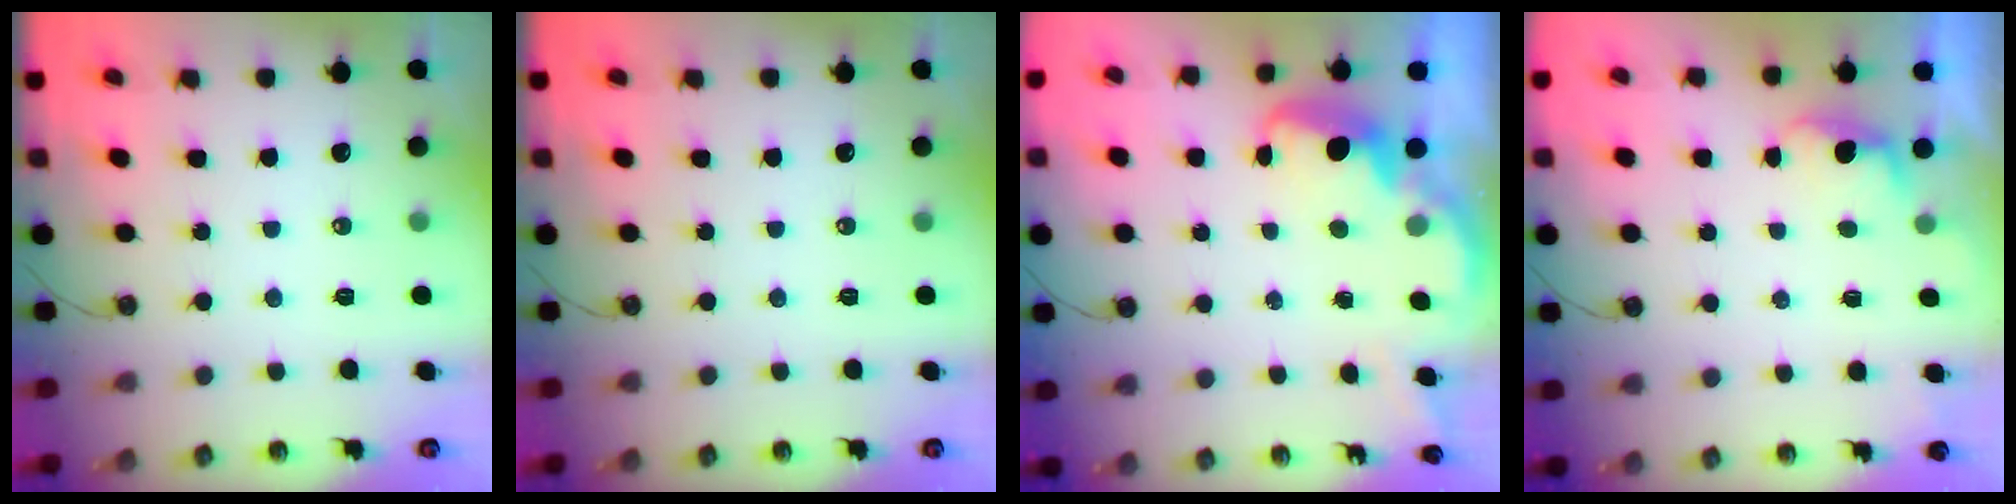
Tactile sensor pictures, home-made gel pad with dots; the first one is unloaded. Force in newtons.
{"total": 0.0}
{"total": 2.6, "press": 2.6, "slide": 0.4}
{"total": 1.3, "press": 1.0, "slide": 0.8}